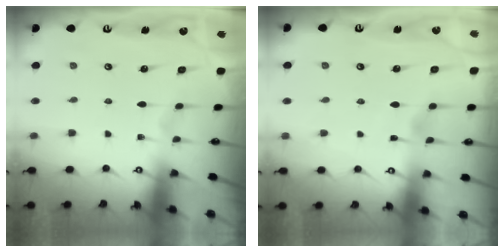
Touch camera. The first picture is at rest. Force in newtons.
{"total": 2.7, "press": 2.7, "slide": 0.3}